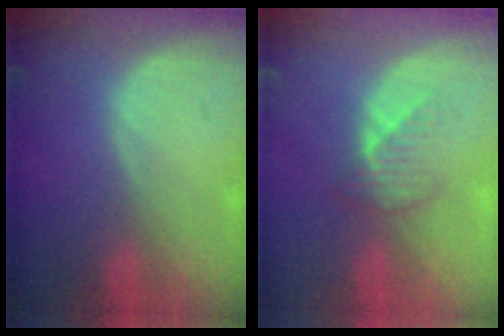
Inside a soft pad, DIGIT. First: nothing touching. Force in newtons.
{"total": 3.5, "press": 3.2, "slide": 1.4}